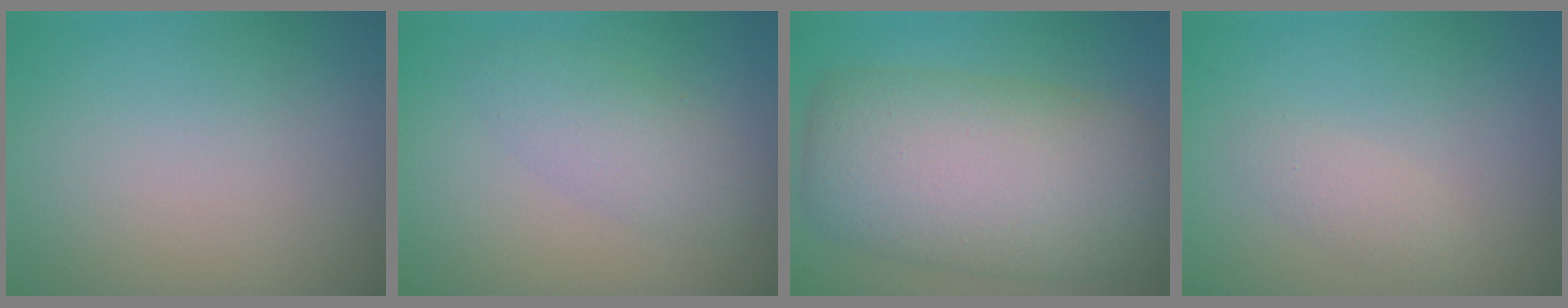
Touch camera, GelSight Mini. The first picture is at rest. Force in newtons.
{"total": 2.8, "press": 2.8, "slide": 0.1}
{"total": 11.9, "press": 11.9, "slide": 0.4}
{"total": 1.4, "press": 1.4, "slide": 0.1}